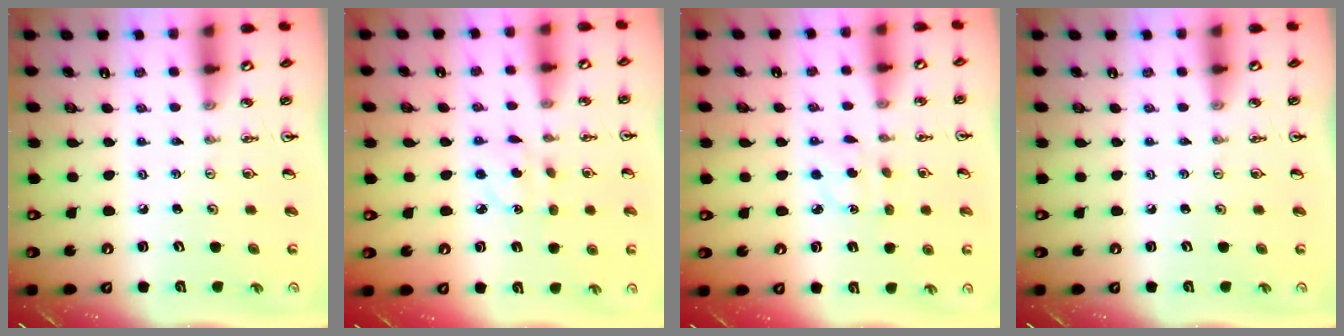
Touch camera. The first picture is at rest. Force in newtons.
{"total": 3.6, "press": 3.5, "slide": 0.9}
{"total": 4.0, "press": 3.9, "slide": 0.6}
{"total": 0.0}